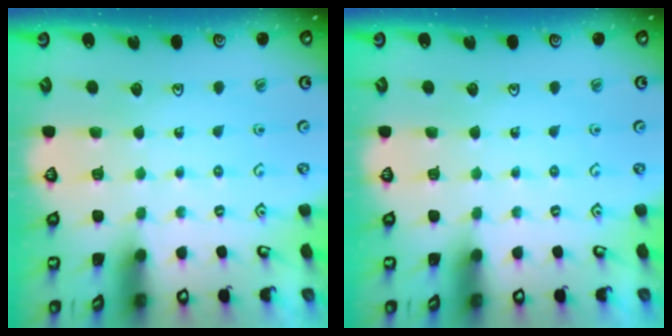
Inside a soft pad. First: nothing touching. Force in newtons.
{"total": 0.0}